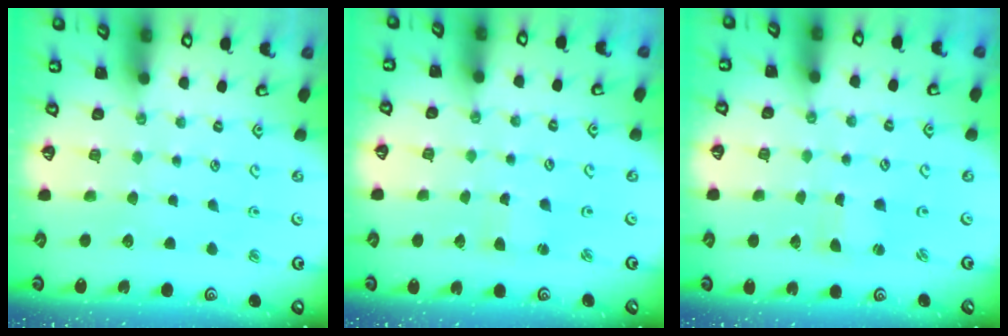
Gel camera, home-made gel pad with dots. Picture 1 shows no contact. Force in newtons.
{"total": 2.5, "press": 2.4, "slide": 0.4}
{"total": 0.7, "press": 0.7, "slide": 0.1}